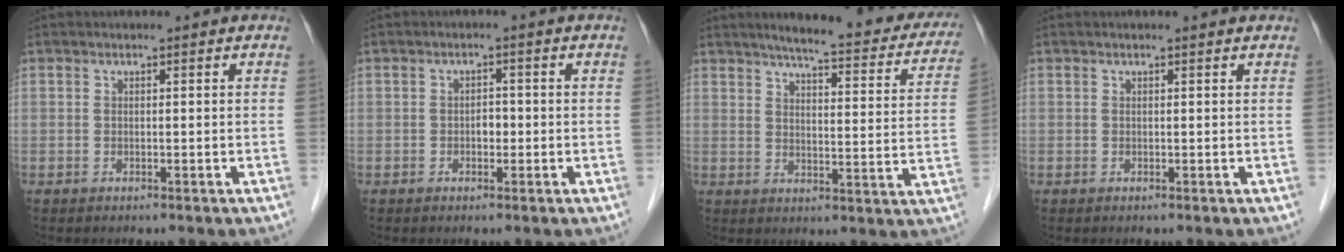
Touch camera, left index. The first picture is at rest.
{"total": 1.7, "force": [-0.4, 1.1, 1.2], "torque": [-0.015, 0.005, -0.007]}
{"total": 20.5, "force": [17.5, 3.7, 10.0], "torque": [-0.113, -0.017, 0.200]}
{"total": 1.1, "force": [1.0, 0.1, 0.3], "torque": [-0.016, 0.010, 0.009]}